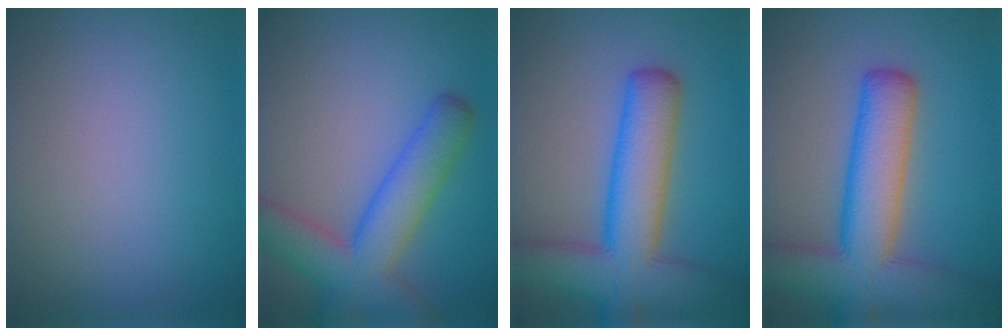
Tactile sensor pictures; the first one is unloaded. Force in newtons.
{"total": 6.9, "press": 6.9, "slide": 0.3}
{"total": 9.4, "press": 9.4, "slide": 0.5}
{"total": 9.6, "press": 9.6, "slide": 0.5}